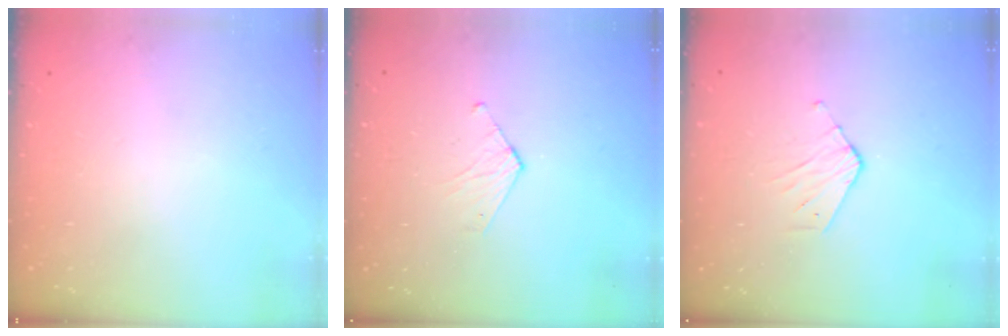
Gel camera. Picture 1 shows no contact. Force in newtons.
{"total": 3.3, "press": 3.2, "slide": 0.3}
{"total": 3.4, "press": 3.4, "slide": 0.3}